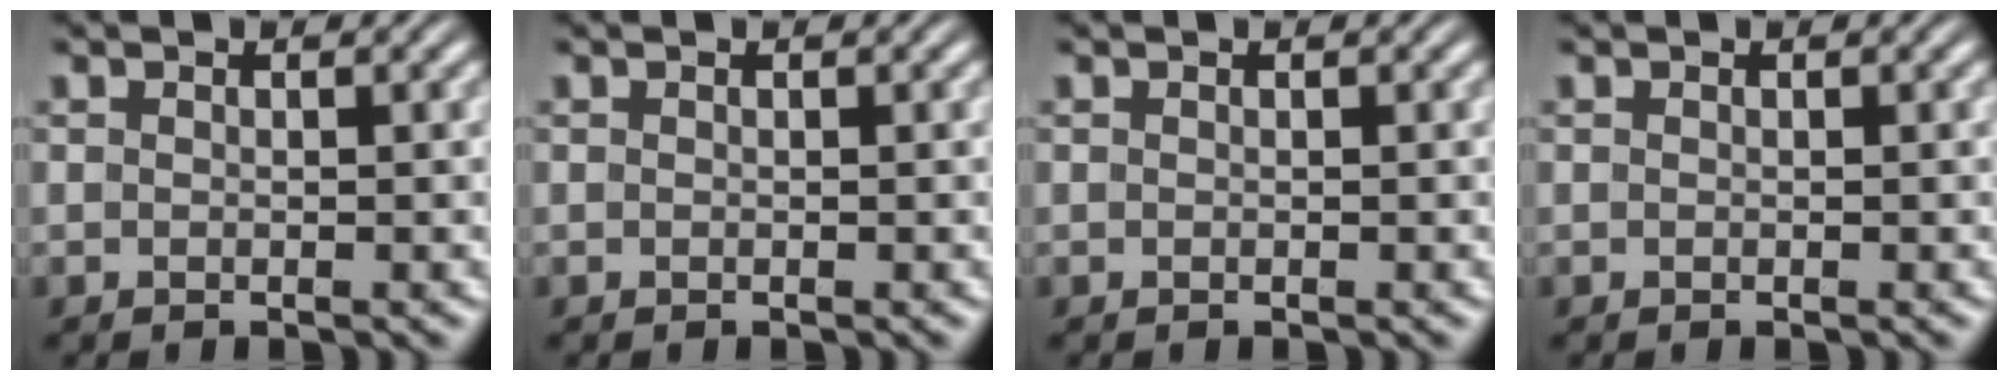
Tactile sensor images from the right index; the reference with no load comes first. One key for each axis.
{"total": 0.0}
{"total": 0.0}
{"total": 0.0}